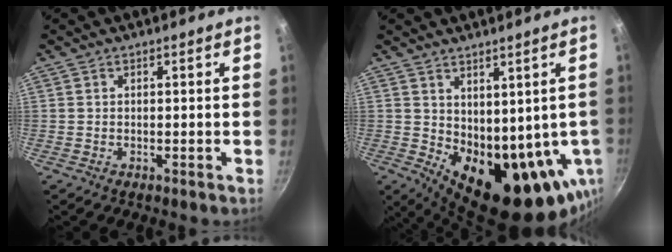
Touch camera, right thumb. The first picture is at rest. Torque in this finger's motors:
{"motor_torque": [-0.23, 1.44, 2.23, -0.54, 0.16]}